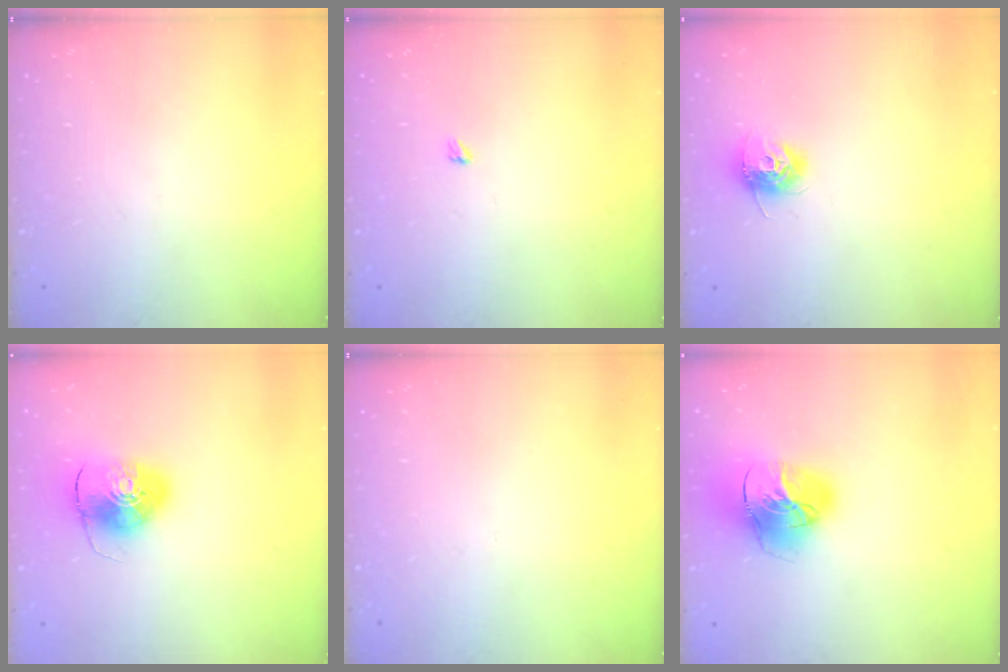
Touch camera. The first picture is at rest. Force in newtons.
{"total": 2.4, "press": 2.4, "slide": 0.4}
{"total": 9.5, "press": 9.5, "slide": 0.4}
{"total": 9.4, "press": 9.2, "slide": 1.5}
{"total": 0.0}
{"total": 20.1, "press": 20.0, "slide": 2.1}